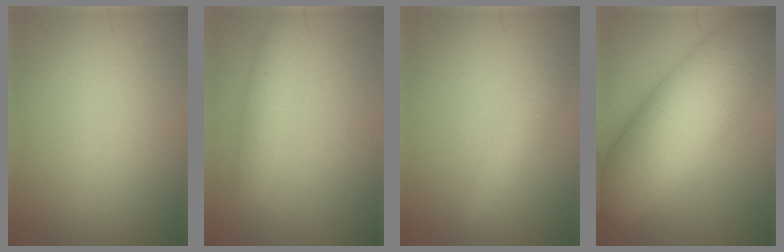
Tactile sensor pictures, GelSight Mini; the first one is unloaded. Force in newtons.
{"total": 2.4, "press": 2.4, "slide": 0.1}
{"total": 2.2, "press": 2.2, "slide": 0.1}
{"total": 13.9, "press": 13.9, "slide": 0.3}